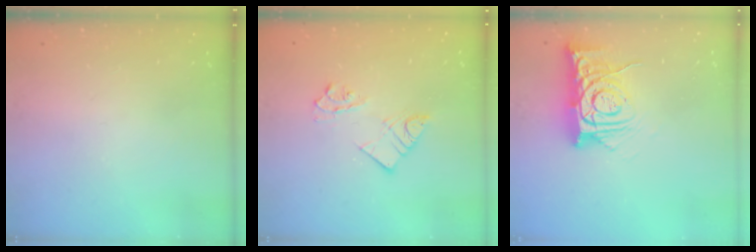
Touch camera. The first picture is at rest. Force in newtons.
{"total": 7.1, "press": 7.1, "slide": 0.2}
{"total": 12.0, "press": 11.9, "slide": 1.2}